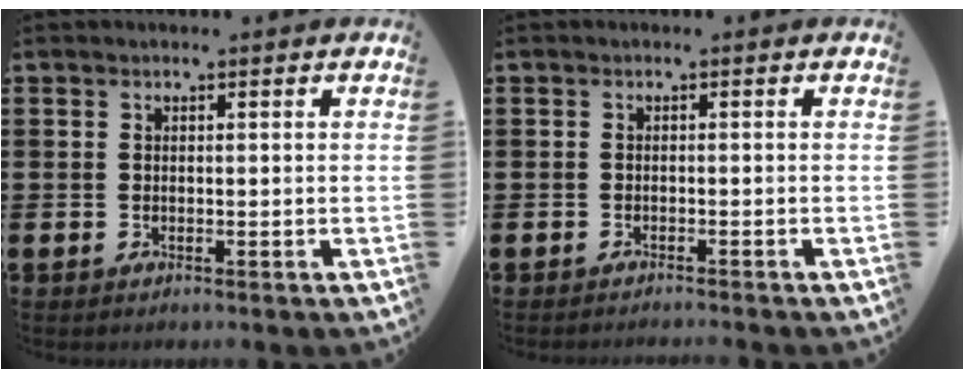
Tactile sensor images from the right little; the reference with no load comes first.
{"total": 0.6, "force": [-0.6, -0.2, 0.0], "torque": [0.001, -0.001, -0.013]}